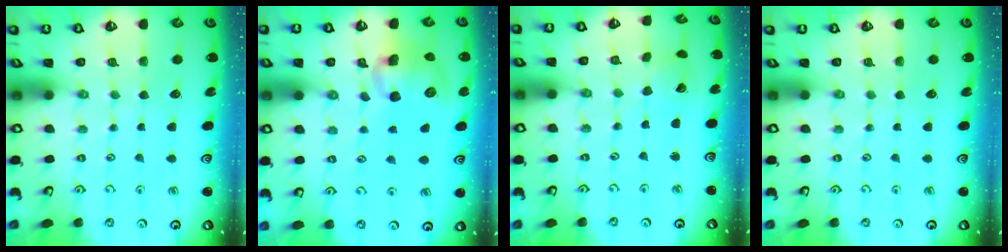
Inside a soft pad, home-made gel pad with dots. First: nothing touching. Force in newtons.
{"total": 10.4, "press": 10.2, "slide": 1.8}
{"total": 2.2, "press": 2.2, "slide": 0.3}
{"total": 0.0}